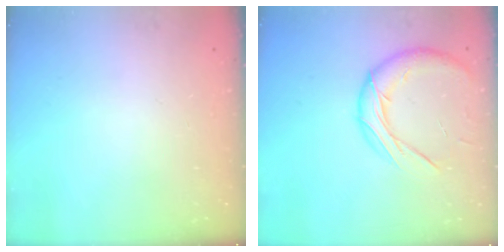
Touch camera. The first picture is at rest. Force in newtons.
{"total": 13.3, "press": 13.1, "slide": 1.9}